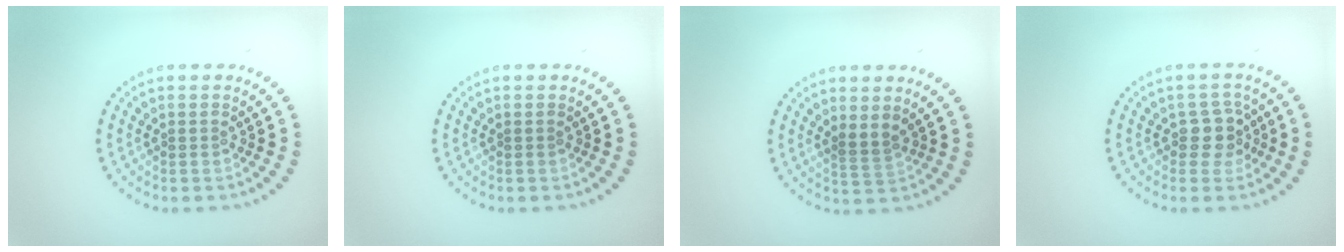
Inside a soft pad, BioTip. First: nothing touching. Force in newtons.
{"total": 0.0}
{"total": 1.3, "press": 1.0, "slide": 0.8}
{"total": 2.4, "press": 2.1, "slide": 1.3}